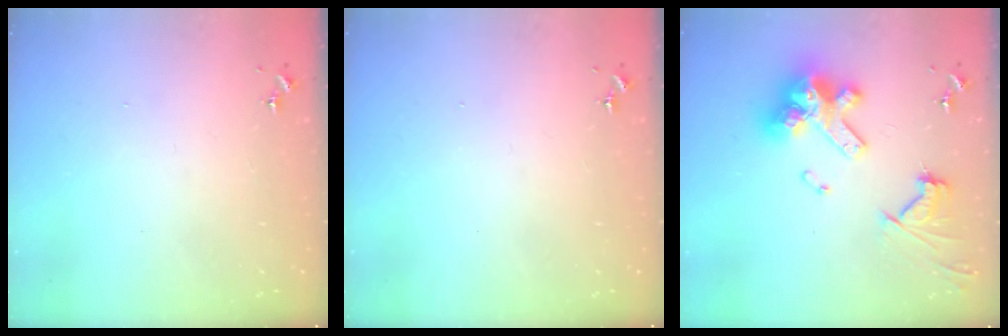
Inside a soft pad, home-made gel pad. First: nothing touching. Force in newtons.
{"total": 0.0}
{"total": 20.0, "press": 19.8, "slide": 2.4}